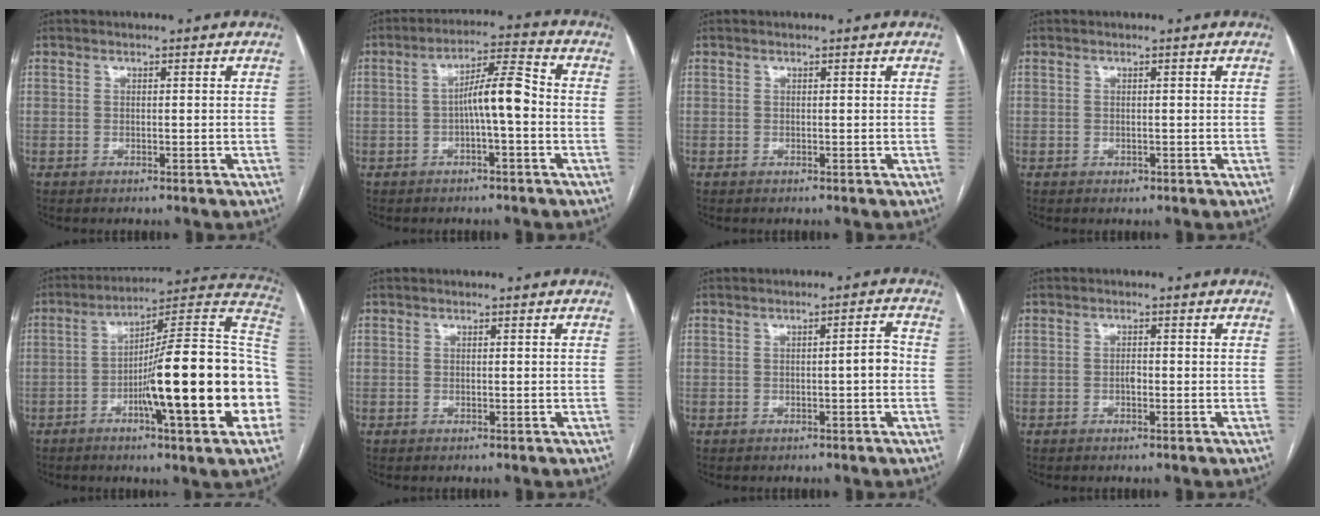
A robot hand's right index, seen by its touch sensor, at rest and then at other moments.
{"total": 7.1, "force": [-1.0, 0.8, 6.9], "torque": [-0.118, 0.023, -0.019]}
{"total": 0.0}
{"total": 0.7, "force": [-0.2, 0.6, 0.2], "torque": [-0.003, 0.002, -0.001]}
{"total": 24.0, "force": [-5.3, 2.1, 23.3], "torque": [-0.261, 0.017, -0.083]}
{"total": 0.0}
{"total": 2.8, "force": [-0.5, 0.3, 2.8], "torque": [-0.034, 0.005, -0.009]}
{"total": 0.8, "force": [-0.3, 0.4, 0.6], "torque": [-0.012, 0.002, -0.006]}